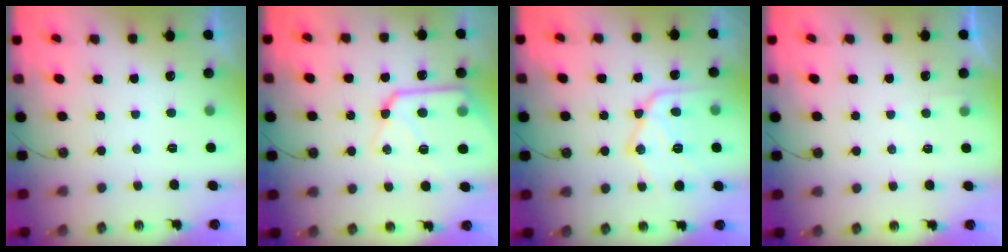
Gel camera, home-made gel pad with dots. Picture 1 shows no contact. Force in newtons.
{"total": 14.7, "press": 14.6, "slide": 1.4}
{"total": 17.0, "press": 17.0, "slide": 1.3}
{"total": 2.8, "press": 2.7, "slide": 0.4}